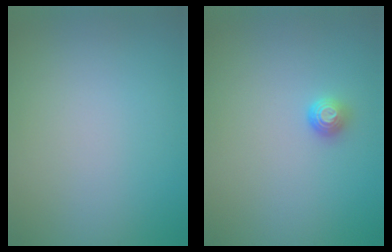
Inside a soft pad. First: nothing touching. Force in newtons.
{"total": 1.2, "press": 1.0, "slide": 0.6}